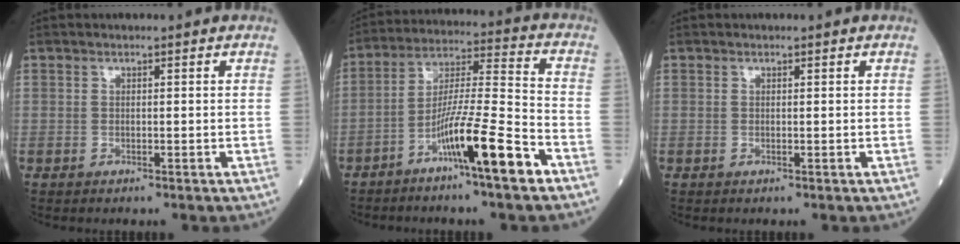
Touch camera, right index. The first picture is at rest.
{"total": 12.0, "force": [-6.8, -0.4, 9.9], "torque": [-0.173, -0.004, -0.125]}
{"total": 0.0}